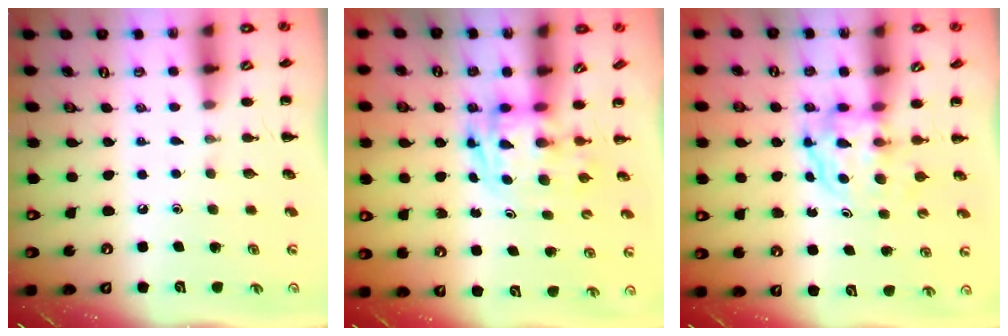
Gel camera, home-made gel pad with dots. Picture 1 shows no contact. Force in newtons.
{"total": 2.8, "press": 2.7, "slide": 0.5}
{"total": 3.8, "press": 3.8, "slide": 0.2}